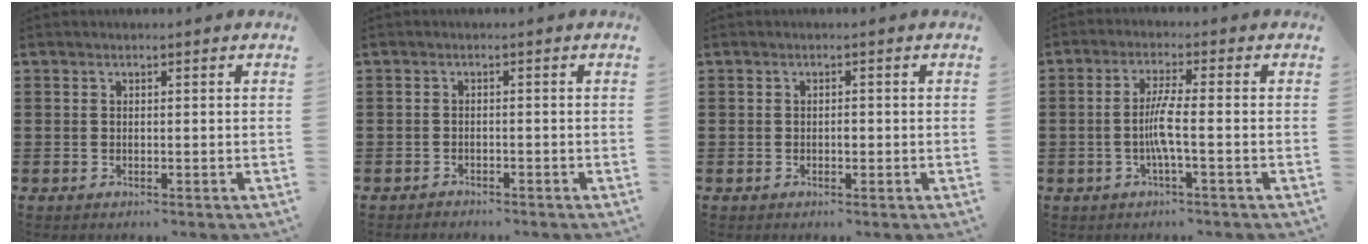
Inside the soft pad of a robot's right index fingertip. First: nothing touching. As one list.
[{"total": 1.1, "force": [-1.1, 0.2, -0.1], "torque": [-0.004, 0.003, -0.024]}, {"total": 0.9, "force": [-0.2, 0.4, 0.8], "torque": [-0.016, -0.003, -0.002]}, {"total": 4.7, "force": [-1.1, 0.0, 4.6], "torque": [-0.091, -0.007, -0.025]}]